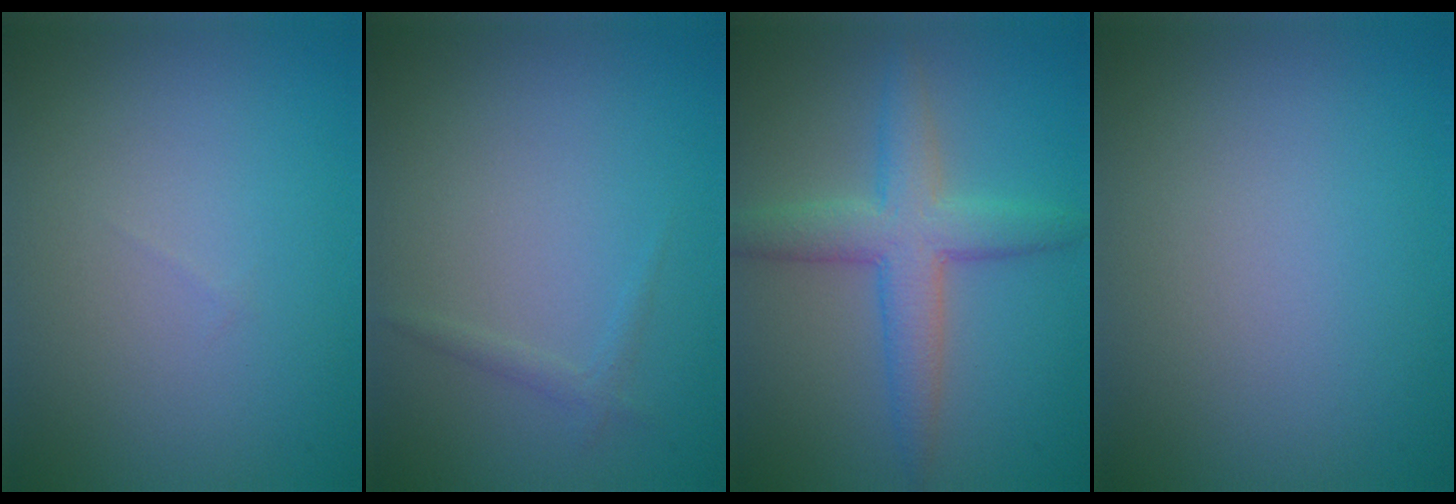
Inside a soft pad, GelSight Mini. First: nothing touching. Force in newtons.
{"total": 0.9, "press": 0.9, "slide": 0.1}
{"total": 5.0, "press": 5.0, "slide": 0.1}
{"total": 0.0}